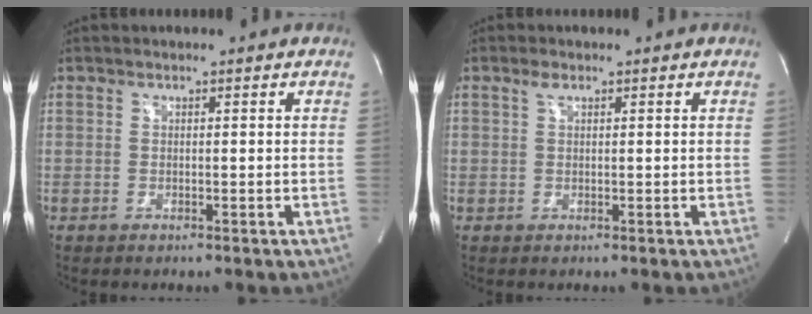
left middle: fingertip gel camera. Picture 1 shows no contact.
{"total": 1.0, "force": [0.7, 0.4, 0.7], "torque": [-0.016, 0.006, 0.014]}